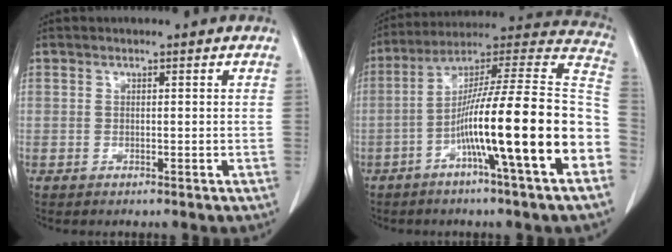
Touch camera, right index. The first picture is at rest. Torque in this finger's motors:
{"motor_torque": [2.13, -0.01, 1.05, 0.21]}